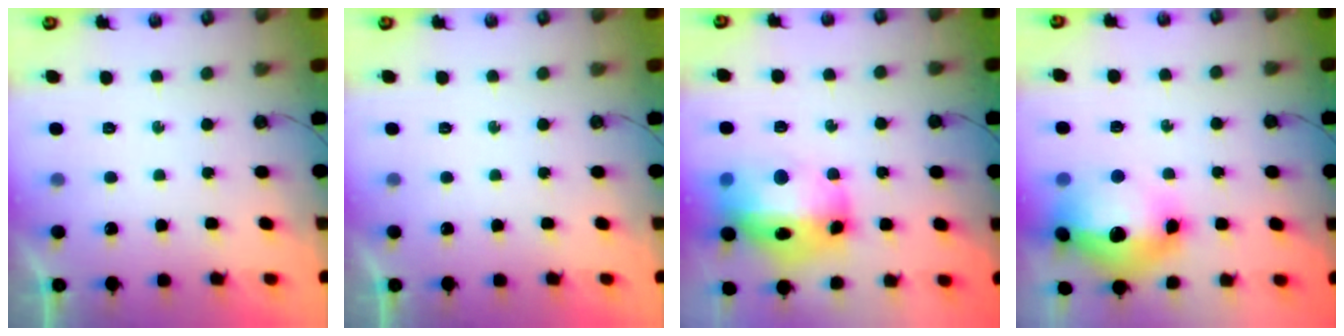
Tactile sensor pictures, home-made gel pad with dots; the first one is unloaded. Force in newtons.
{"total": 0.0}
{"total": 20.2, "press": 20.1, "slide": 1.8}
{"total": 19.2, "press": 19.1, "slide": 1.9}